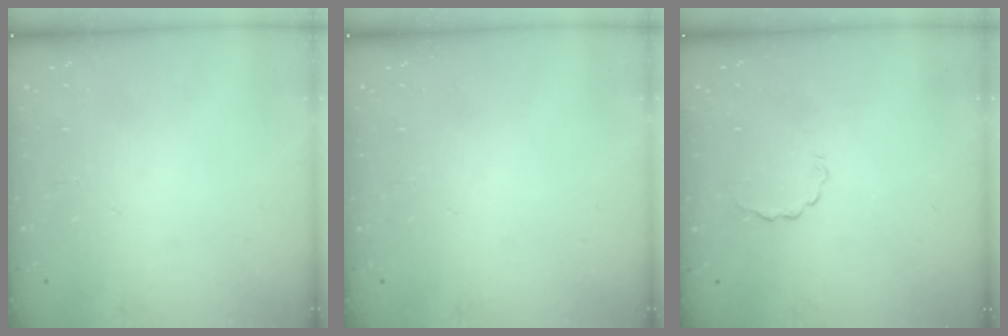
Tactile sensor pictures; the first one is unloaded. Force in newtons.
{"total": 0.0}
{"total": 2.9, "press": 2.7, "slide": 0.9}